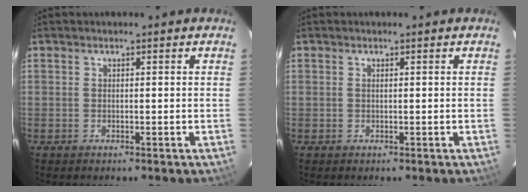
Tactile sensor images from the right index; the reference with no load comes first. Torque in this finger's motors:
{"motor_torque": [-0.15, 0.05, -0.03, -0.01]}